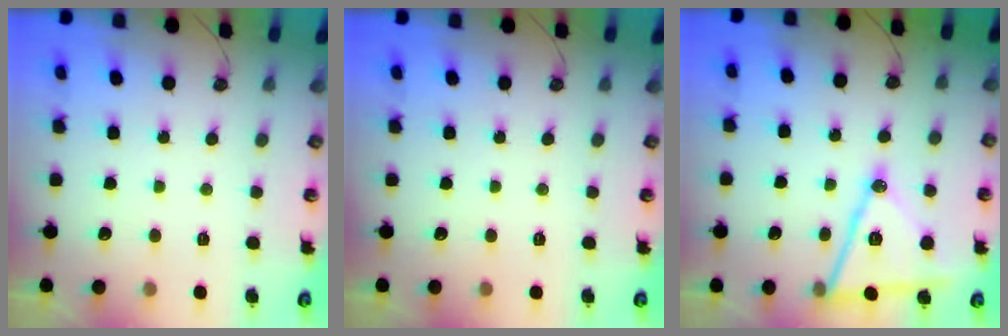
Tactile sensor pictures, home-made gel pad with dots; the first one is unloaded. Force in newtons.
{"total": 0.0}
{"total": 15.5, "press": 15.0, "slide": 3.8}